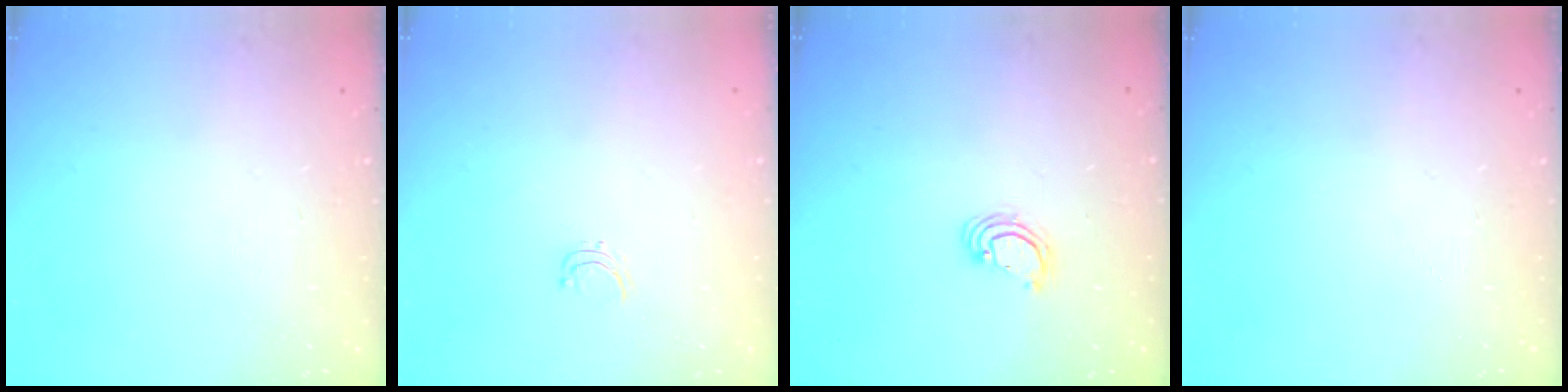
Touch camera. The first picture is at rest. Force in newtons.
{"total": 3.6, "press": 3.6, "slide": 0.3}
{"total": 2.8, "press": 2.8, "slide": 0.2}
{"total": 0.0}